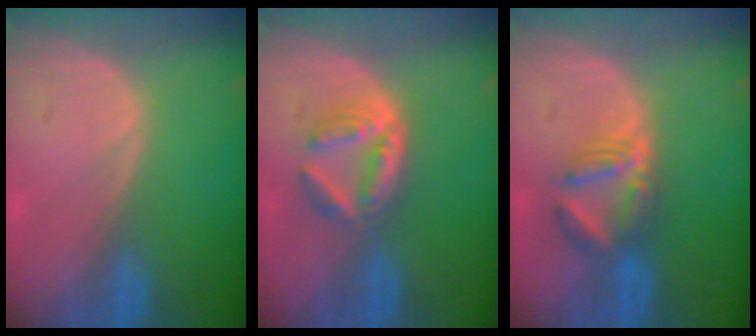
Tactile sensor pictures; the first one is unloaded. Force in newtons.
{"total": 5.9, "press": 5.3, "slide": 2.7}
{"total": 5.7, "press": 5.6, "slide": 1.2}